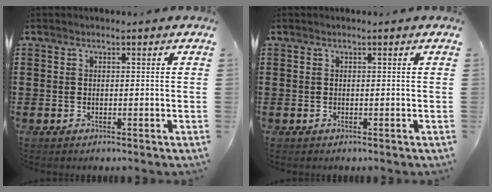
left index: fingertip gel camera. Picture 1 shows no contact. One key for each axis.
{"total": 0.0}